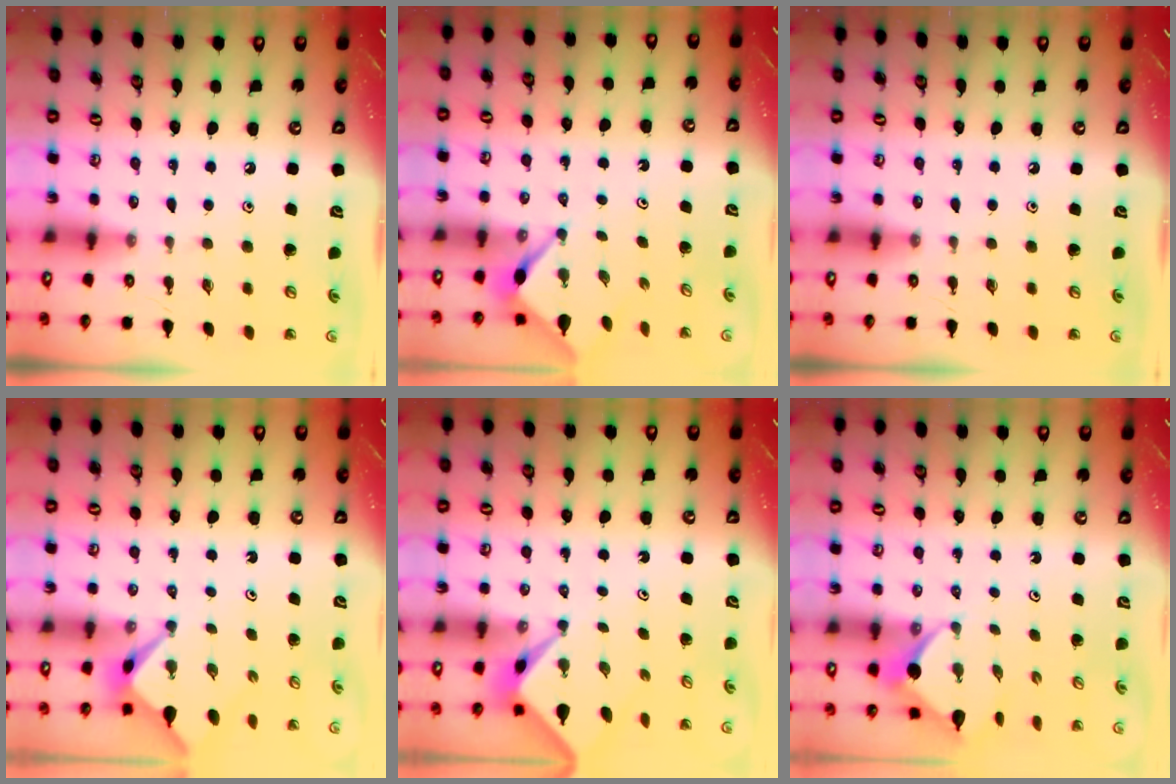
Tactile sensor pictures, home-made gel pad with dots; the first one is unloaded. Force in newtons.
{"total": 3.1, "press": 3.1, "slide": 0.3}
{"total": 0.0}
{"total": 2.4, "press": 2.4, "slide": 0.2}
{"total": 2.1, "press": 2.1, "slide": 0.3}
{"total": 5.4, "press": 5.4, "slide": 0.1}